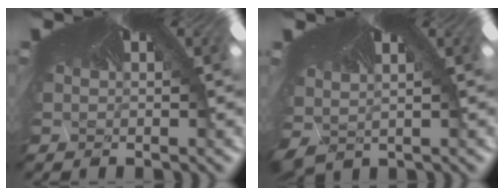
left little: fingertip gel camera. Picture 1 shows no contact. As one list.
[{"total": 1.5, "force": [-1.5, 0.3, 0.1], "torque": [-0.021, -0.025, -0.001]}]